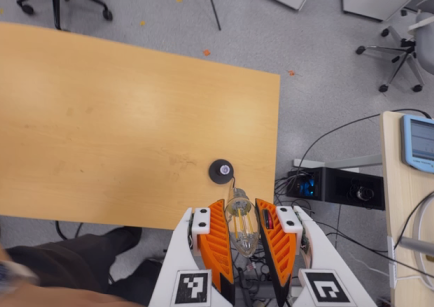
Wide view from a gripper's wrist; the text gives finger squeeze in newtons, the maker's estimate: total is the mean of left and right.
{"total": 12.6, "left": 13.2, "right": 11.9}